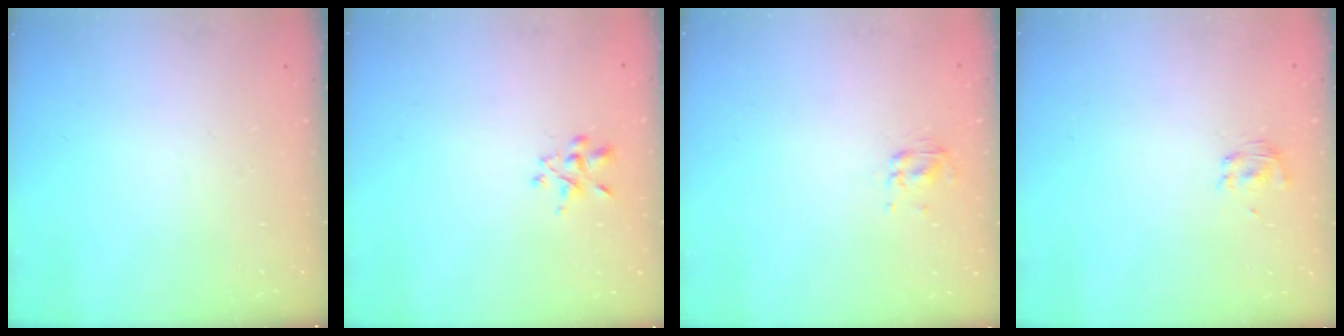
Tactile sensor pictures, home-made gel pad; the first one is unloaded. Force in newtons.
{"total": 2.4, "press": 2.2, "slide": 0.9}
{"total": 2.8, "press": 2.6, "slide": 1.0}
{"total": 2.3, "press": 2.1, "slide": 0.9}